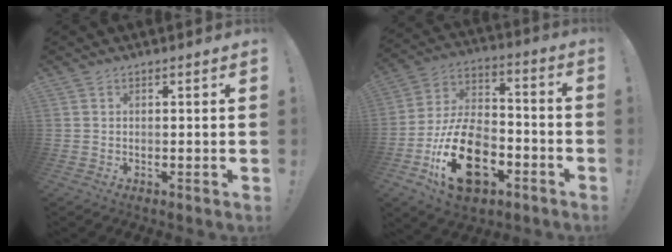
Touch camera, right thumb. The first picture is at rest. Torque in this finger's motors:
{"motor_torque": [2.53, 2.32, 1.28, -1.49, 0.19]}